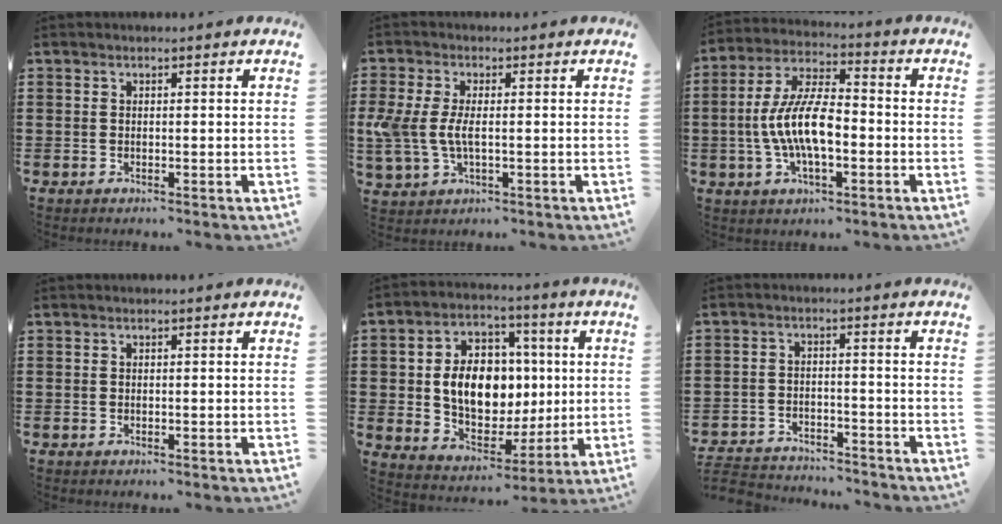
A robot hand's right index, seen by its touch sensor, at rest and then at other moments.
{"total": 5.2, "force": [-0.3, 2.6, 4.6], "torque": [-0.128, -0.010, -0.016]}
{"total": 10.5, "force": [-1.9, 4.2, 9.4], "torque": [-0.208, -0.004, -0.042]}
{"total": 0.0}
{"total": 10.9, "force": [0.9, 8.0, 7.3], "torque": [-0.141, 0.016, 0.017]}
{"total": 4.0, "force": [-4.0, 0.3, 0.3], "torque": [-0.025, -0.005, -0.088]}